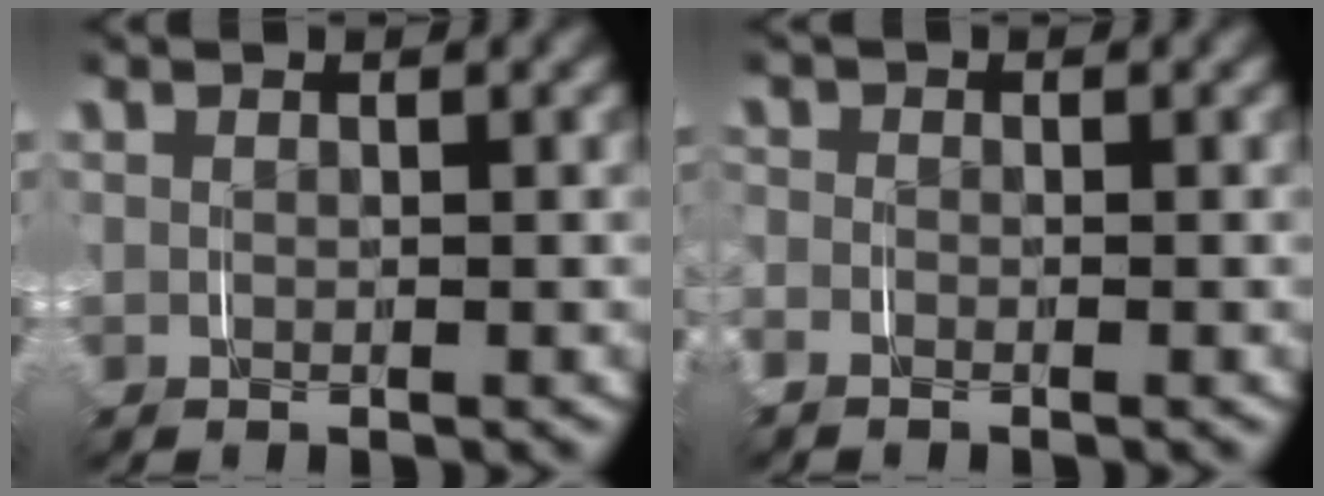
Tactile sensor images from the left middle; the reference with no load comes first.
{"total": 1.1, "force": [-0.9, 0.5, -0.1], "torque": [-0.004, -0.004, -0.020]}